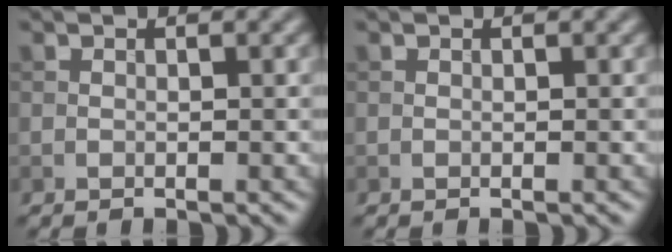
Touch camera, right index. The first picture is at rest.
{"total": 0.0}